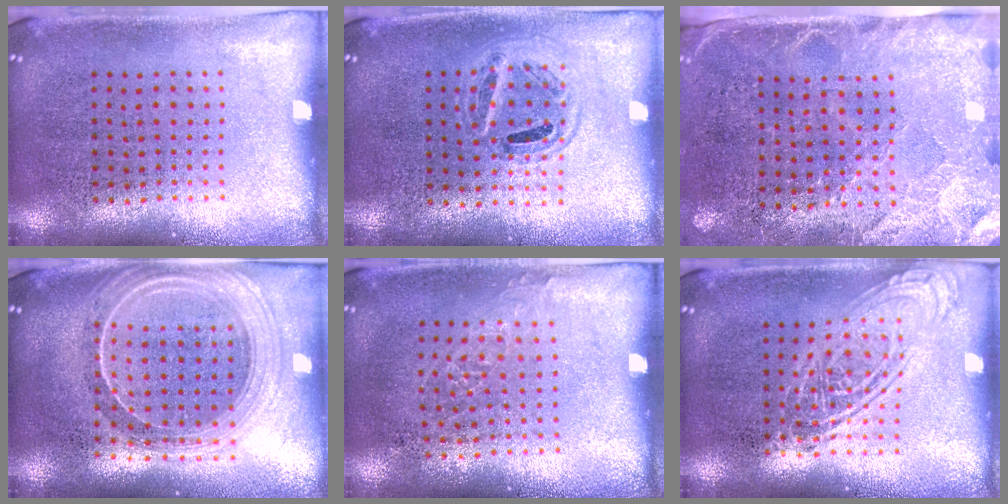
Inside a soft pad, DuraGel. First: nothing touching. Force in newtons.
{"total": 0.9, "press": 0.9, "slide": 0.2}
{"total": 2.8, "press": 2.4, "slide": 1.3}
{"total": 2.4, "press": 2.0, "slide": 1.3}
{"total": 0.9, "press": 0.8, "slide": 0.4}
{"total": 2.6, "press": 2.6, "slide": 0.3}